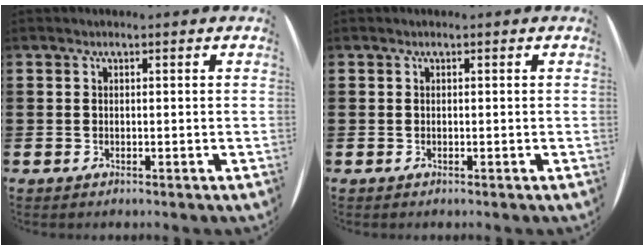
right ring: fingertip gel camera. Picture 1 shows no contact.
{"total": 0.0}